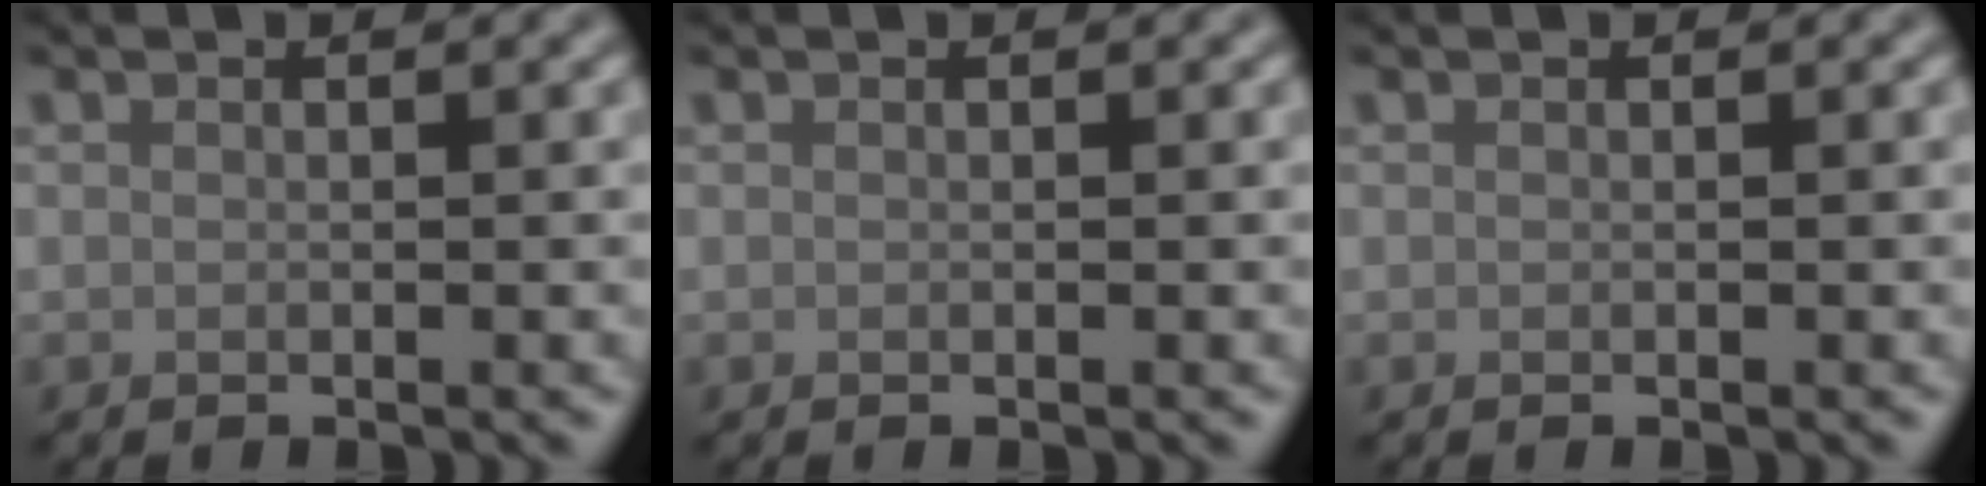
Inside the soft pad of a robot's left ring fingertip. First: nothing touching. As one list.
[{"total": 0.0}, {"total": 0.0}]